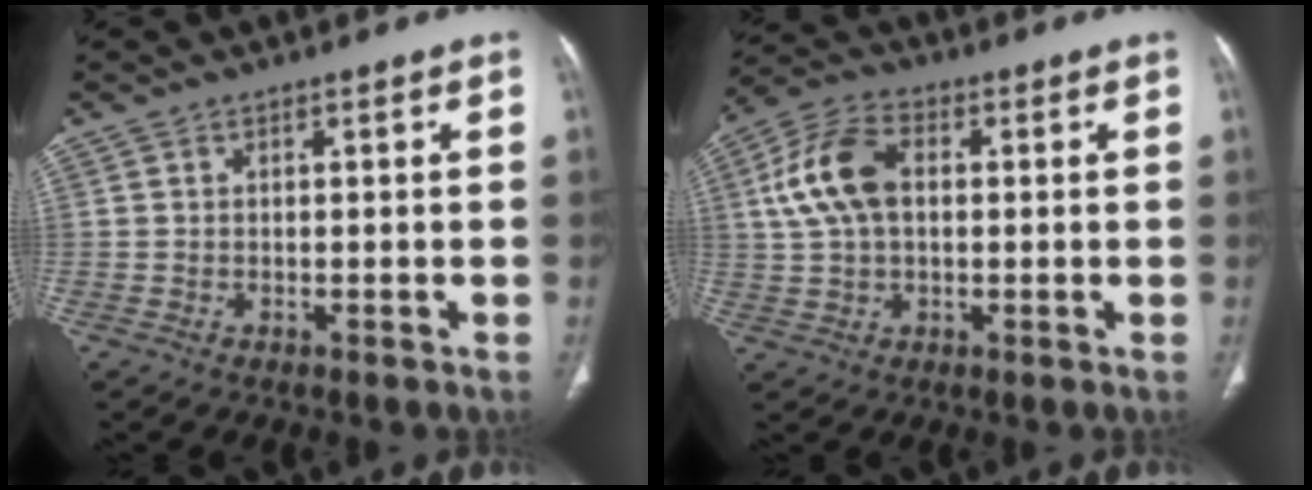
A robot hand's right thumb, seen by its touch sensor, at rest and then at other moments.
{"total": 11.1, "force": [1.7, 7.0, 8.4], "torque": [-0.170, 0.023, 0.029]}